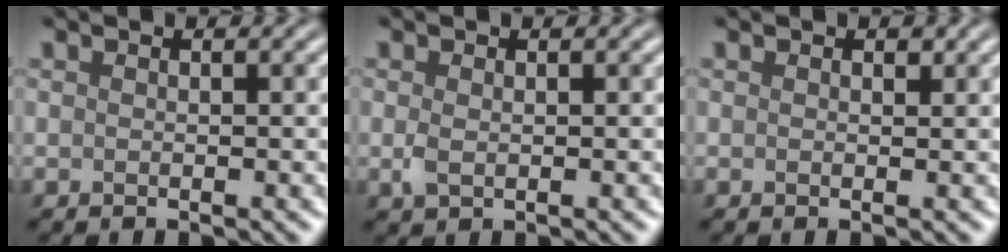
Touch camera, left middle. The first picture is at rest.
{"total": 0.8, "force": [-0.2, 0.5, 0.6], "torque": [-0.020, -0.001, 0.006]}
{"total": 0.5, "force": [0.4, 0.2, 0.2], "torque": [-0.006, -0.002, 0.008]}